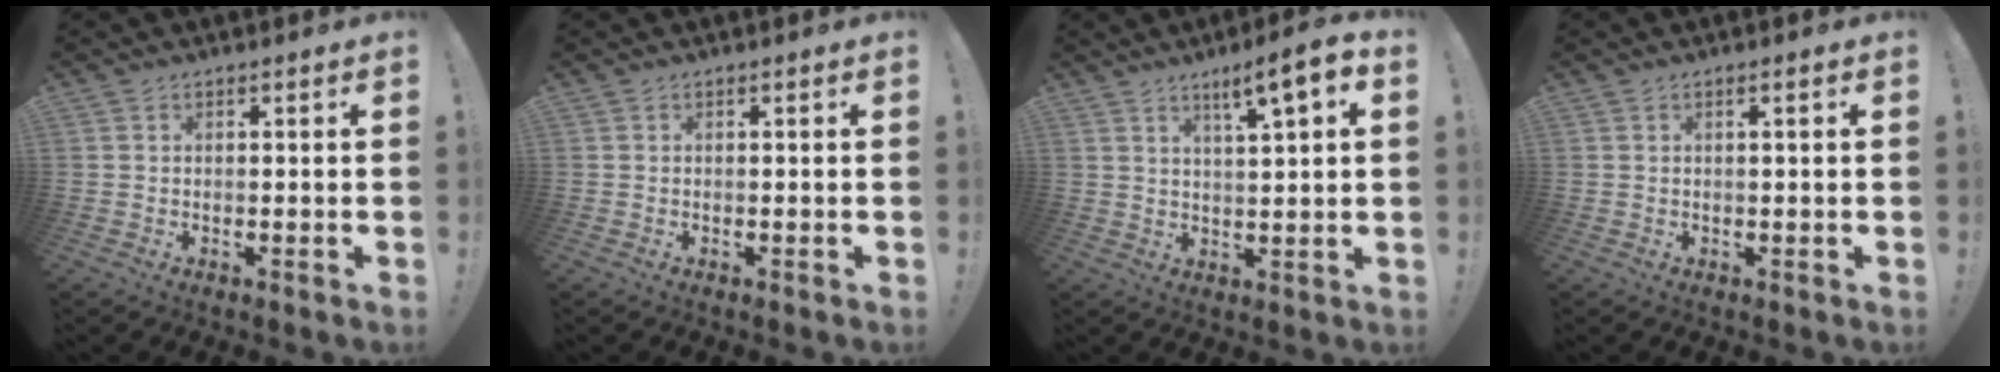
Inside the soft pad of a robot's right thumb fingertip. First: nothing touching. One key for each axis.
{"total": 0.0}
{"total": 8.1, "fx": 4.5, "fy": 0.9, "fz": 6.7, "tx": -0.093, "ty": -0.028, "tz": 0.068}
{"total": 1.2, "fx": 0.3, "fy": -0.3, "fz": 1.2, "tx": -0.013, "ty": -0.003, "tz": 0.002}